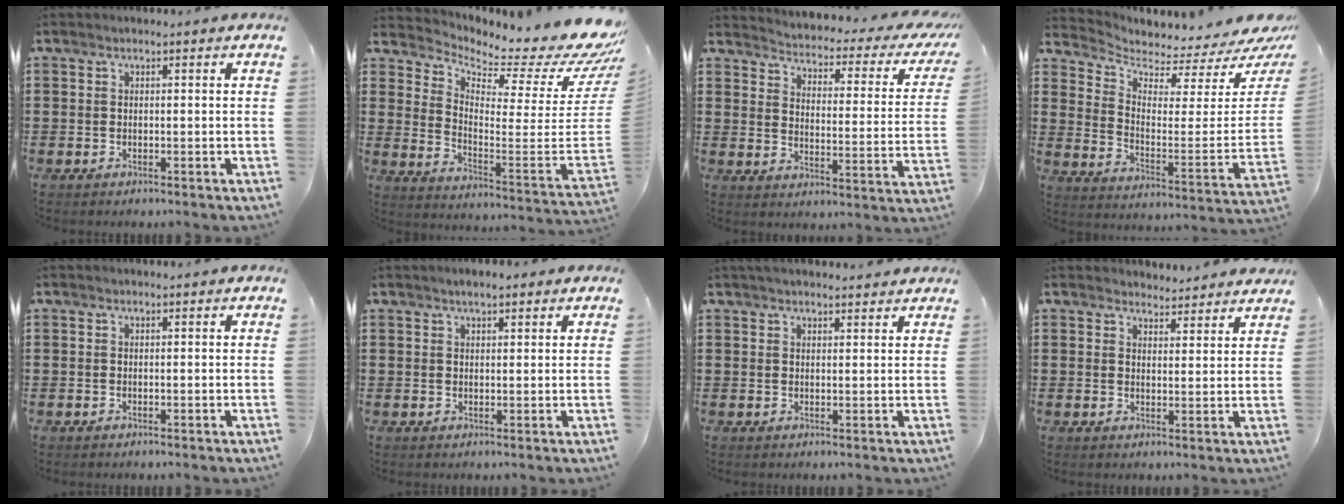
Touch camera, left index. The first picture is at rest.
{"total": 4.5, "force": [3.8, 0.8, 2.2], "torque": [-0.045, -0.061, 0.054]}
{"total": 2.2, "force": [1.9, 0.3, 1.1], "torque": [-0.037, -0.026, 0.021]}
{"total": 3.0, "force": [2.8, 0.8, 0.9], "torque": [-0.042, -0.043, 0.041]}
{"total": 0.0}
{"total": 2.0, "force": [1.6, 0.7, 1.1], "torque": [-0.024, 0.006, 0.028]}
{"total": 2.1, "force": [2.1, 0.3, 0.5], "torque": [-0.014, -0.001, 0.040]}
{"total": 3.3, "force": [3.2, 0.6, -0.1], "torque": [0.000, -0.016, 0.059]}